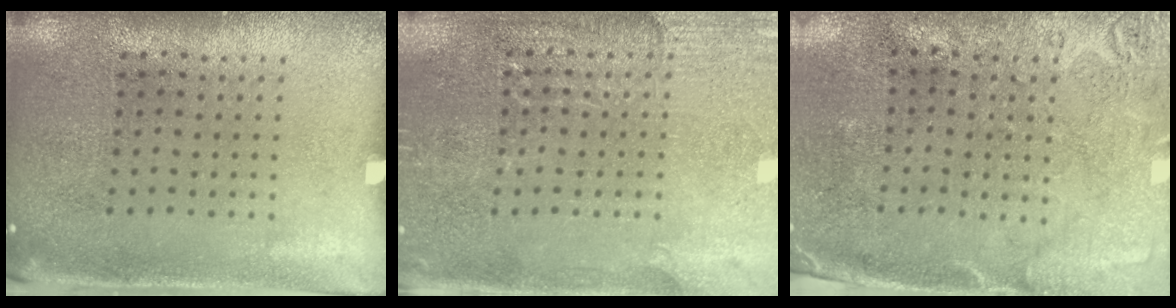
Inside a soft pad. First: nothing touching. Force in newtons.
{"total": 2.9, "press": 2.8, "slide": 0.6}
{"total": 2.8, "press": 2.2, "slide": 1.7}